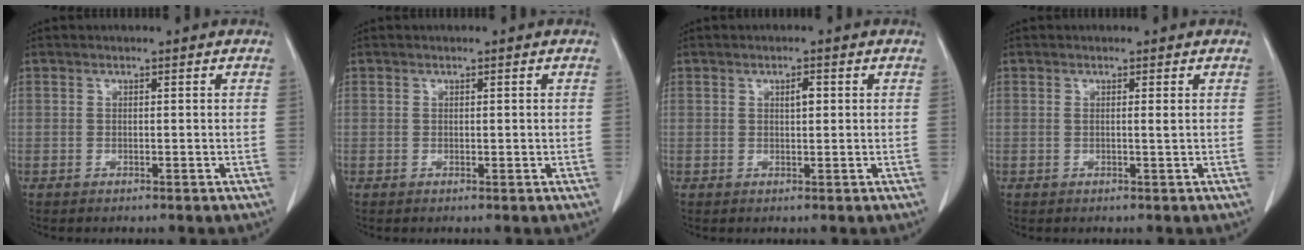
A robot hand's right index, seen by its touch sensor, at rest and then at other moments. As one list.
[{"total": 0.6, "force": [0.1, 0.4, 0.4], "torque": [-0.005, -0.001, 0.003]}, {"total": 1.6, "force": [0.5, 0.5, 1.4], "torque": [-0.025, 0.001, 0.008]}, {"total": 0.8, "force": [0.2, -0.2, 0.8], "torque": [-0.014, 0.000, 0.002]}]